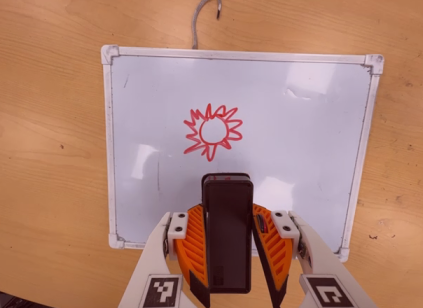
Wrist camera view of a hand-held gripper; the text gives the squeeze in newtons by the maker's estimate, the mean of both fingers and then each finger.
{"total": 7.0, "left": 5.6, "right": 8.3}